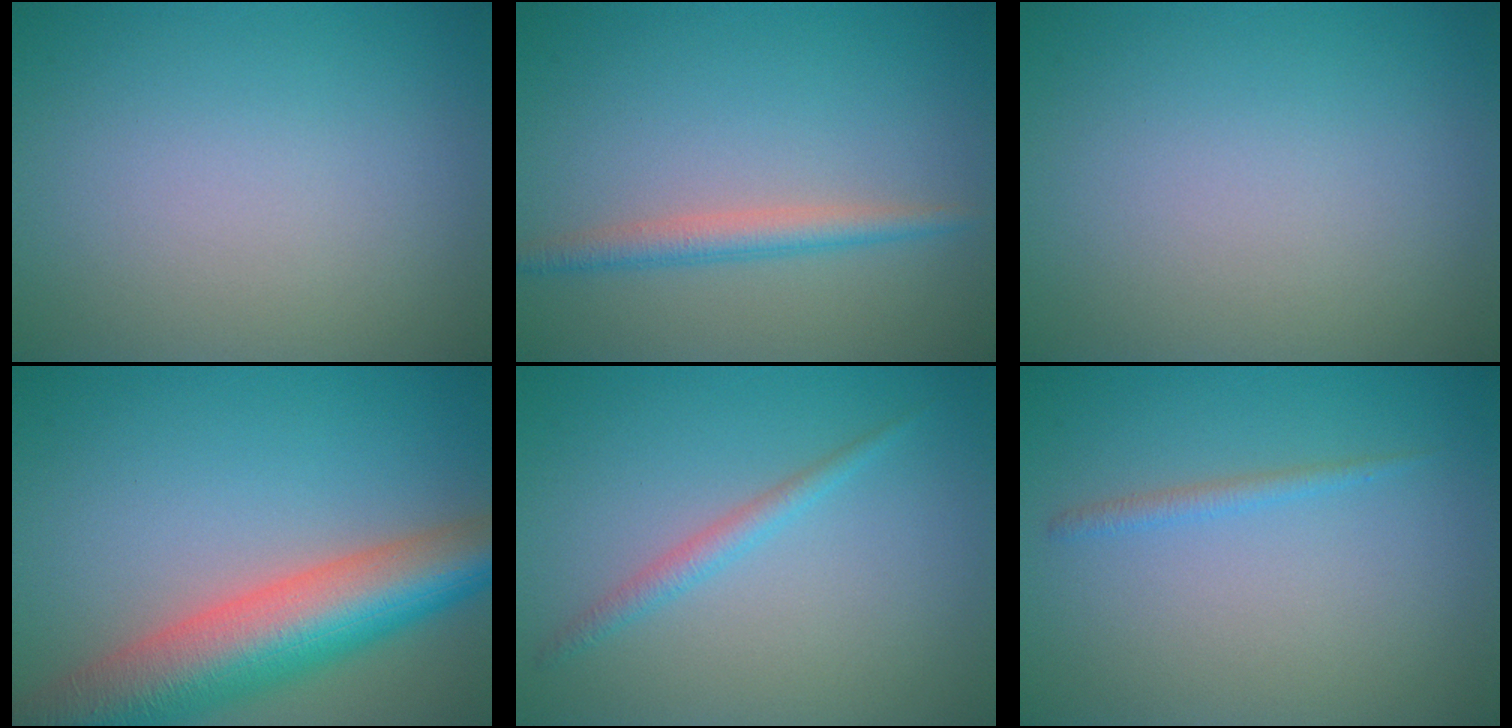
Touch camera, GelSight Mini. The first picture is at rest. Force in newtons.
{"total": 2.4, "press": 2.4, "slide": 0.0}
{"total": 0.0}
{"total": 11.0, "press": 10.9, "slide": 0.9}
{"total": 1.5, "press": 1.5, "slide": 0.1}
{"total": 1.0, "press": 1.0, "slide": 0.1}